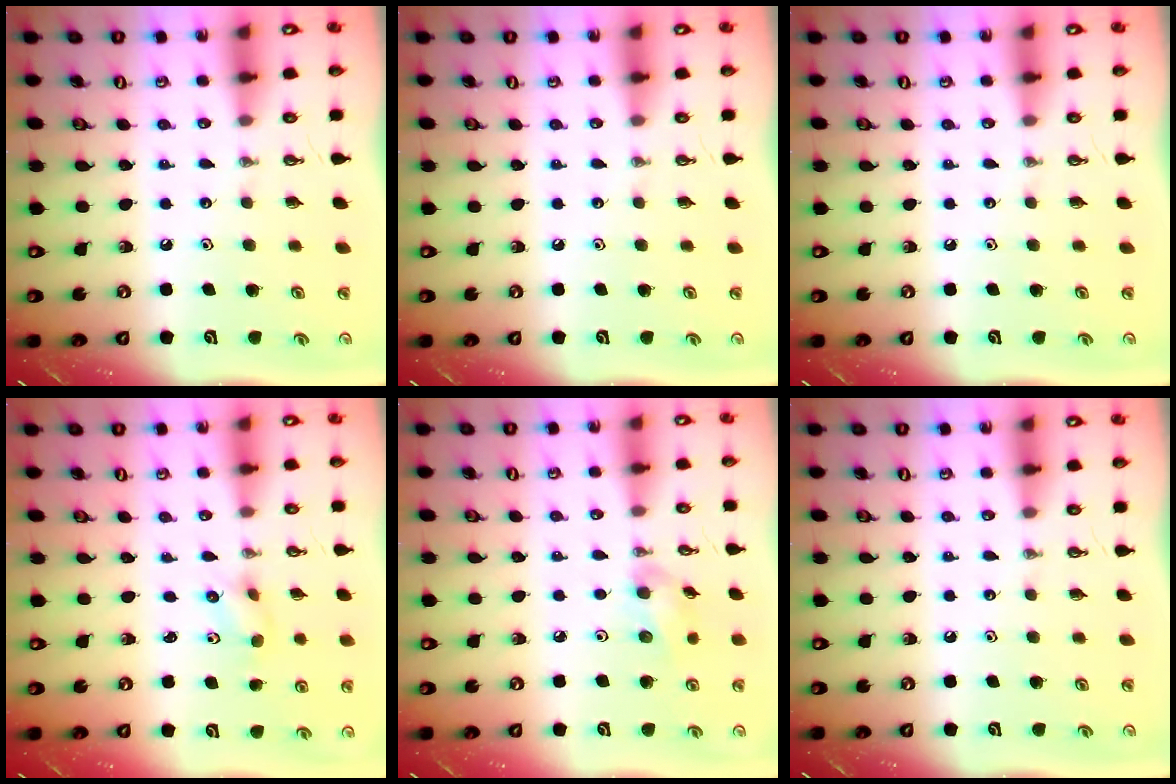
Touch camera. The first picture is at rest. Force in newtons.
{"total": 0.0}
{"total": 0.0}
{"total": 2.5, "press": 2.2, "slide": 1.2}
{"total": 7.3, "press": 6.9, "slide": 2.3}
{"total": 0.0}